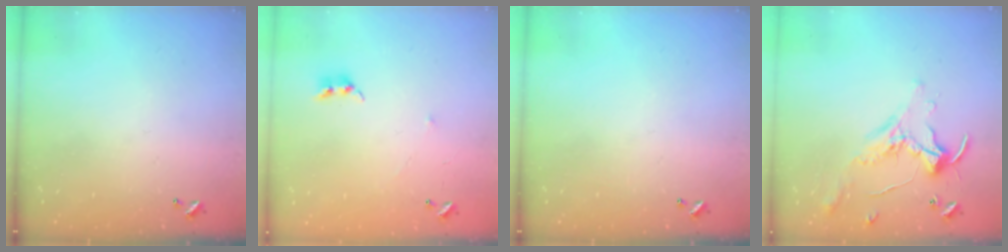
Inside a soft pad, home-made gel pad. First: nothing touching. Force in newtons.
{"total": 6.4, "press": 6.4, "slide": 0.6}
{"total": 0.0}
{"total": 0.8, "press": 0.8, "slide": 0.2}